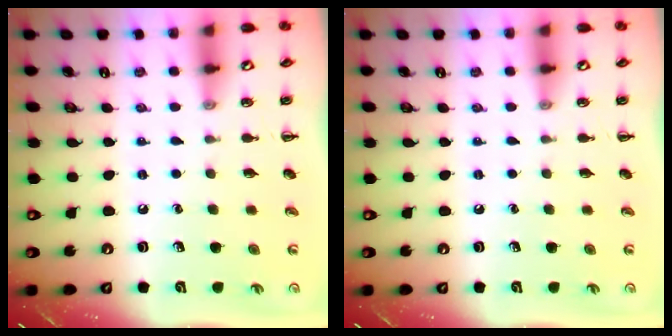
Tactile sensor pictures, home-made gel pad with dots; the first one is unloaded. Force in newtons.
{"total": 0.0}